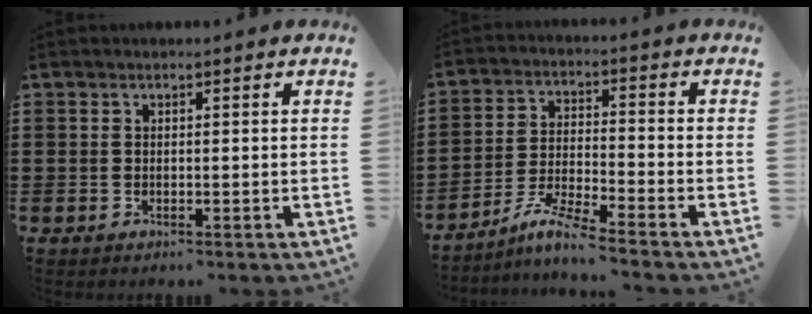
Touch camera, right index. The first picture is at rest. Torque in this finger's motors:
{"motor_torque": [-1.04, 1.09, 0.02, 0.00]}